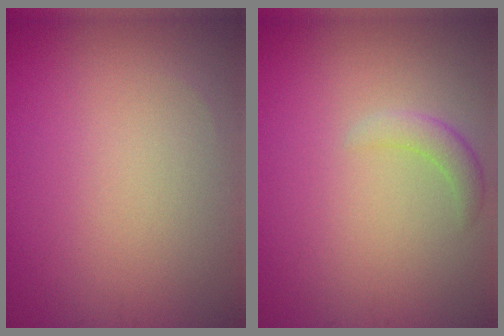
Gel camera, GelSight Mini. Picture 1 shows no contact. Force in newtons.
{"total": 1.7, "press": 1.7, "slide": 0.1}